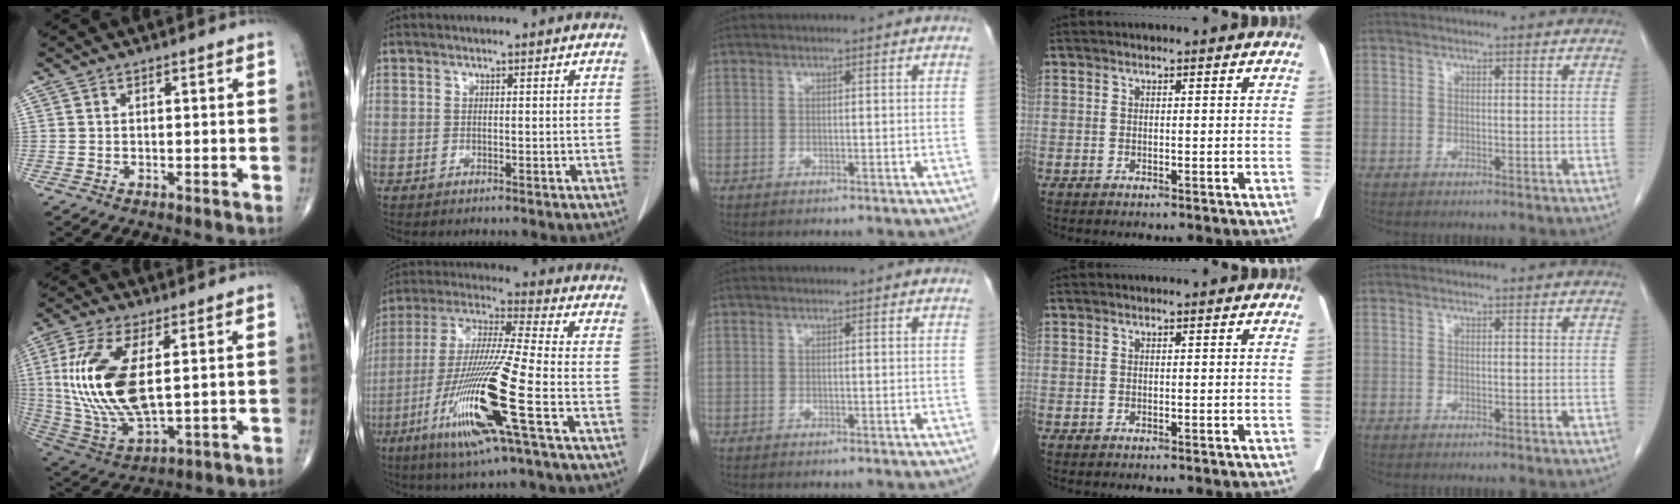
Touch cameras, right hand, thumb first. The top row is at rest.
{"thumb": {"total": 18.4, "force": [2.7, 8.0, 16.4], "torque": [-0.356, -0.018, 0.062]}, "index": {"total": 17.7, "force": [-6.8, -0.6, 16.3], "torque": [-0.346, -0.029, -0.135]}}